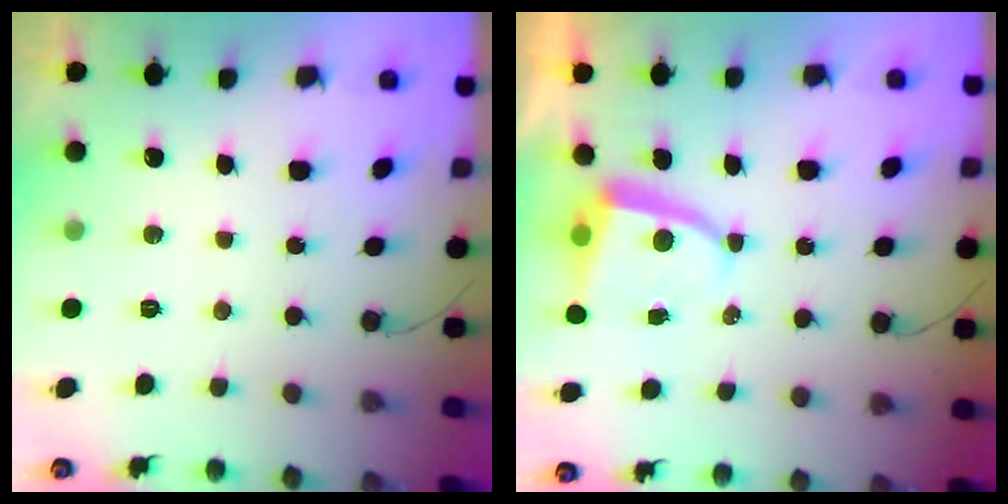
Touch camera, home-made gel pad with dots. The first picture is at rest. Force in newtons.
{"total": 4.6, "press": 4.6, "slide": 0.5}